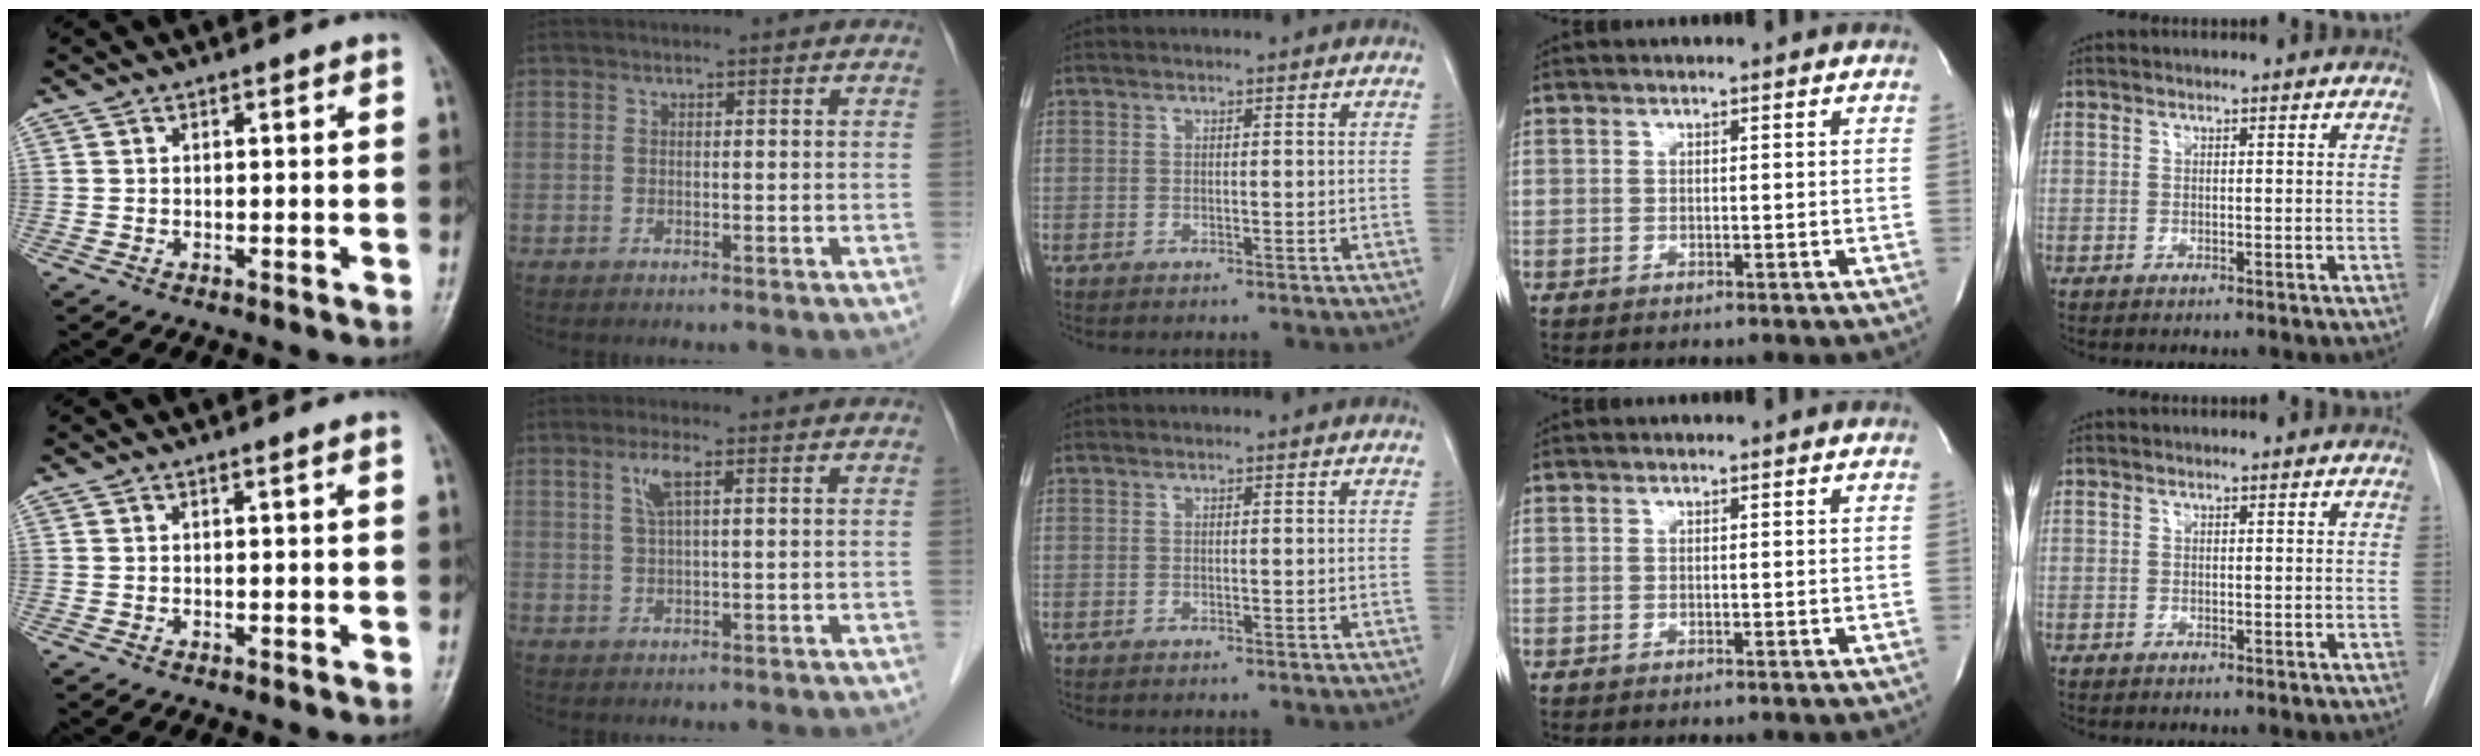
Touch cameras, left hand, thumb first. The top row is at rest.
{"index": {"total": 3.2, "force": [1.5, 0.4, 2.8], "torque": [-0.064, 0.004, 0.030]}}